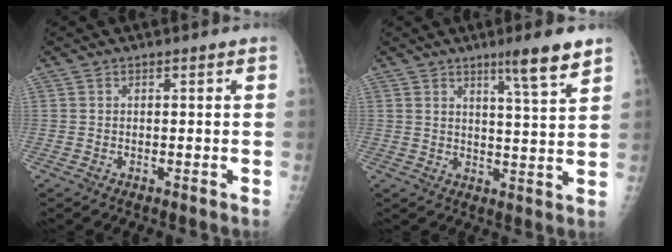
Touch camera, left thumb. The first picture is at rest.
{"total": 7.8, "force": [5.2, 0.3, 5.7], "torque": [-0.085, -0.035, 0.078]}